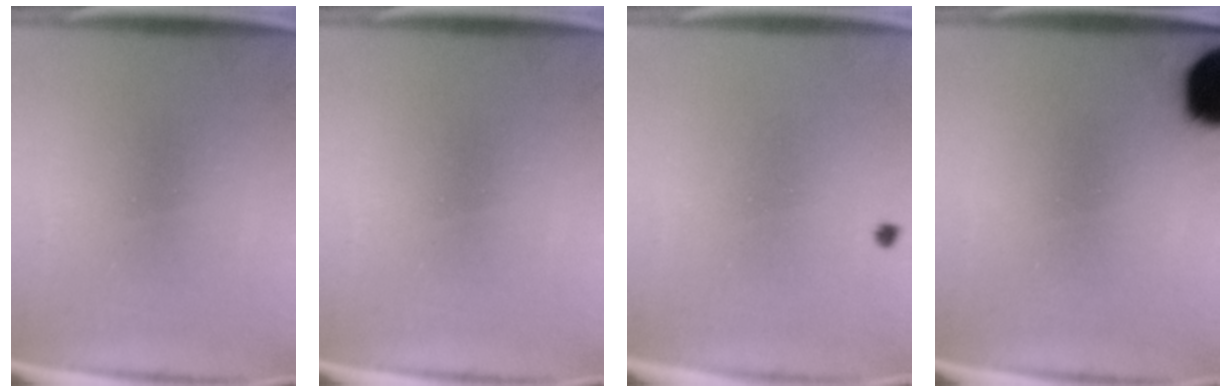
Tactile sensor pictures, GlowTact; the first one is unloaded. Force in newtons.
{"total": 0.0}
{"total": 0.5}
{"total": 17.2}